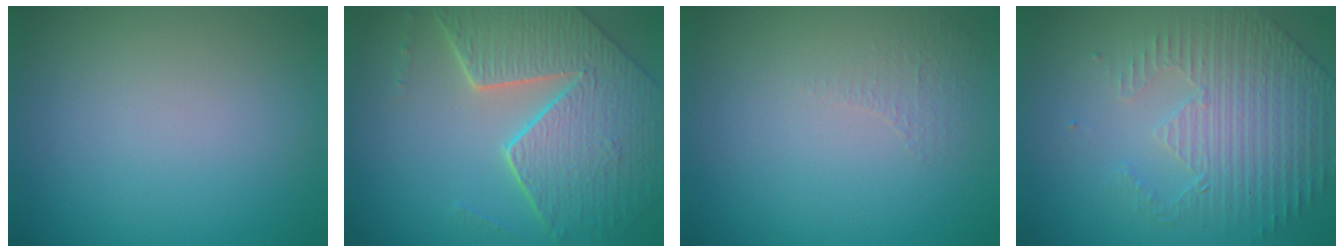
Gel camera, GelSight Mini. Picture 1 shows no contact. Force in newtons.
{"total": 8.5, "press": 6.0, "slide": 6.1}
{"total": 0.8, "press": 0.4, "slide": 0.7}
{"total": 4.4, "press": 3.3, "slide": 3.0}